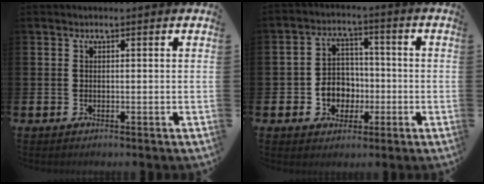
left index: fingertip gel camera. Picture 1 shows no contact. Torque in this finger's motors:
{"motor_torque": [0.55, 0.41, 0.15, 0.09]}